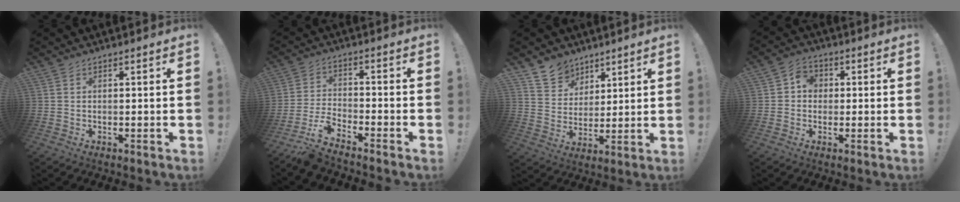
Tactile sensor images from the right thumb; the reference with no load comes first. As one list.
[{"total": 7.3, "force": [-6.3, 1.8, 3.1], "torque": [-0.073, 0.013, -0.123]}, {"total": 10.1, "force": [7.4, 6.7, 1.7], "torque": [-0.033, -0.053, 0.146]}, {"total": 5.2, "force": [-0.1, 4.8, 2.2], "torque": [-0.039, 0.014, 0.000]}]